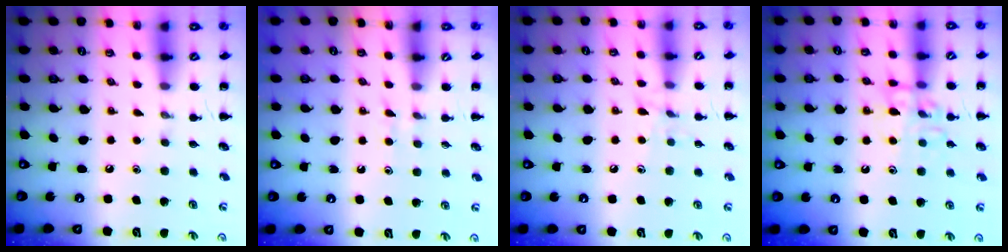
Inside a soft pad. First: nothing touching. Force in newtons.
{"total": 3.3, "press": 3.1, "slide": 1.1}
{"total": 7.0, "press": 6.8, "slide": 1.7}
{"total": 11.6, "press": 11.6, "slide": 1.0}